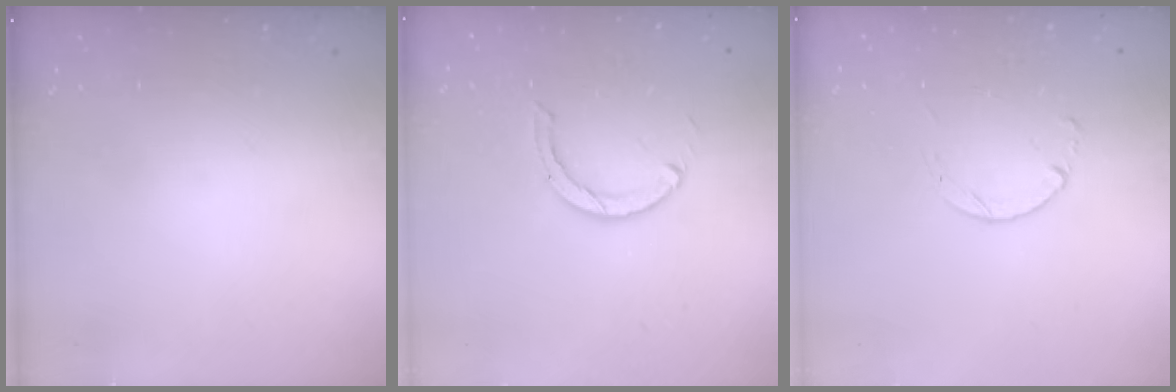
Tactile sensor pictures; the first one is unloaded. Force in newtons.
{"total": 3.6, "press": 3.5, "slide": 0.5}
{"total": 1.8, "press": 1.8, "slide": 0.2}